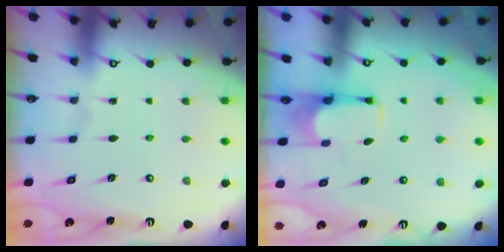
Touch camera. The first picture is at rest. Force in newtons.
{"total": 2.8, "press": 2.7, "slide": 0.9}